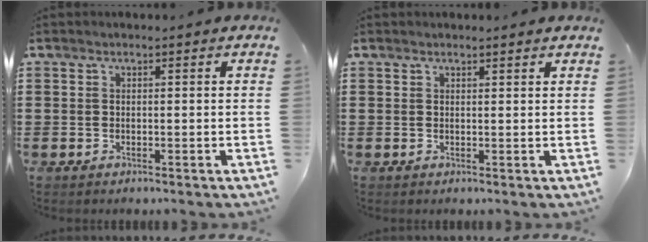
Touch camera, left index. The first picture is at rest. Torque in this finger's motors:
{"motor_torque": [0.04, -0.08, 0.06, -0.01]}